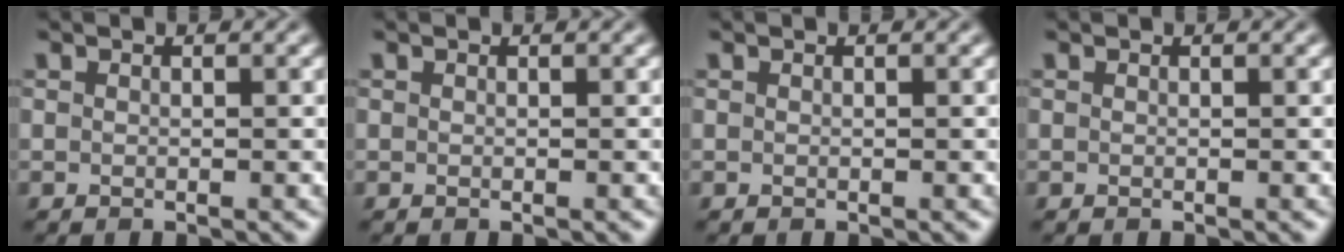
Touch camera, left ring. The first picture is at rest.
{"total": 0.0}
{"total": 0.0}
{"total": 0.0}